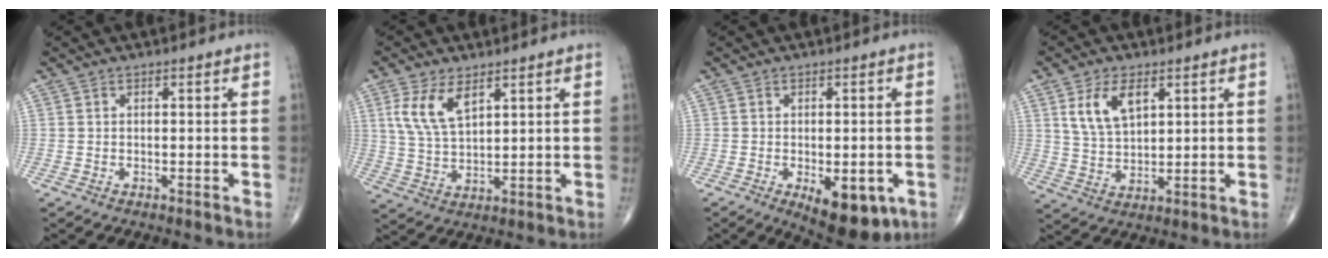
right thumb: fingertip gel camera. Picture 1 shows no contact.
{"total": 8.0, "force": [3.9, 3.7, 5.9], "torque": [-0.113, -0.011, 0.085]}
{"total": 10.2, "force": [-3.7, 4.8, 8.2], "torque": [-0.094, -0.007, -0.041]}
{"total": 8.2, "force": [3.6, 4.4, 5.9], "torque": [-0.101, -0.014, 0.075]}